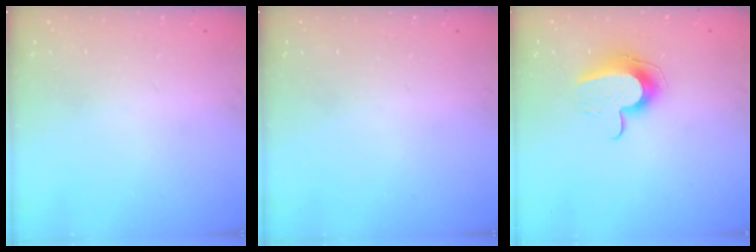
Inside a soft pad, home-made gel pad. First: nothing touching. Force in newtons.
{"total": 0.0}
{"total": 10.5, "press": 10.5, "slide": 0.1}